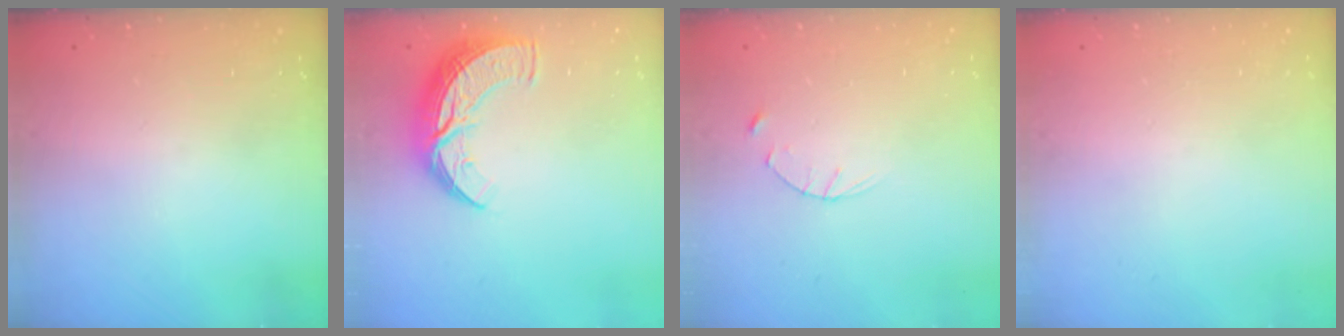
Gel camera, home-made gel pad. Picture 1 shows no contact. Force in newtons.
{"total": 10.9, "press": 10.9, "slide": 0.8}
{"total": 2.8, "press": 2.8, "slide": 0.4}
{"total": 0.0}